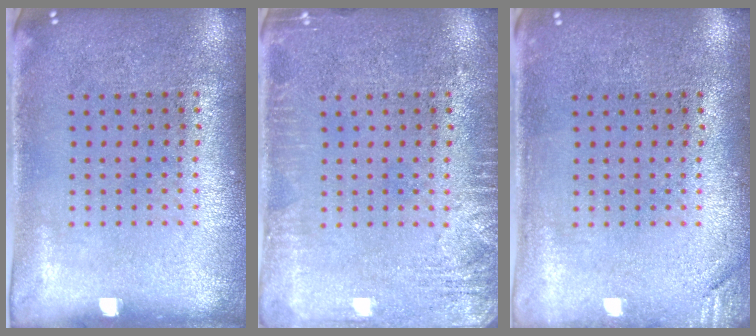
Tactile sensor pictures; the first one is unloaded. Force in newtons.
{"total": 2.5, "press": 2.5, "slide": 0.4}
{"total": 1.3, "press": 1.2, "slide": 0.3}